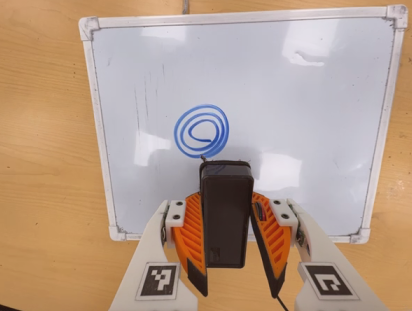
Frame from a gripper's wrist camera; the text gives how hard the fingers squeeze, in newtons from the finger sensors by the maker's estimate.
{"total": 6.5, "left": 5.0, "right": 8.0}